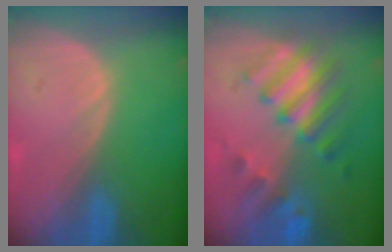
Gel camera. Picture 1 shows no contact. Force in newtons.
{"total": 7.9, "press": 7.6, "slide": 1.9}